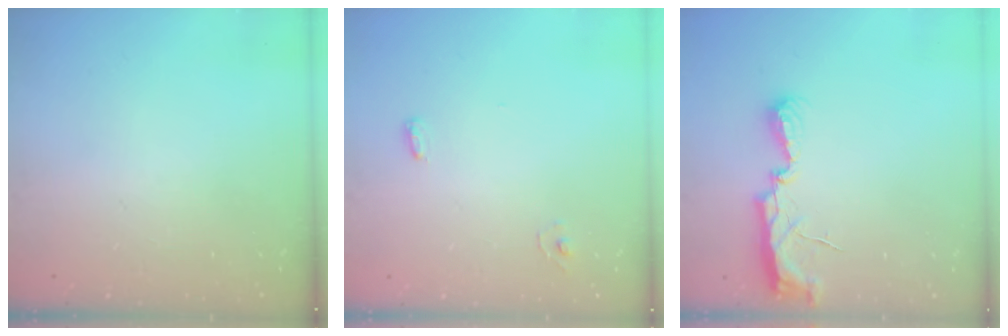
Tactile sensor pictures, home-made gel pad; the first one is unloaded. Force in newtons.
{"total": 4.4, "press": 3.9, "slide": 2.1}
{"total": 7.3, "press": 7.3, "slide": 0.5}